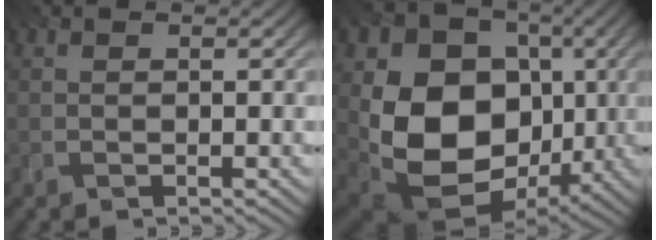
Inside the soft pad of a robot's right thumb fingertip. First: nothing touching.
{"total": 16.3, "force": [-1.5, 12.9, 9.9], "torque": [-0.199, -0.050, -0.017]}